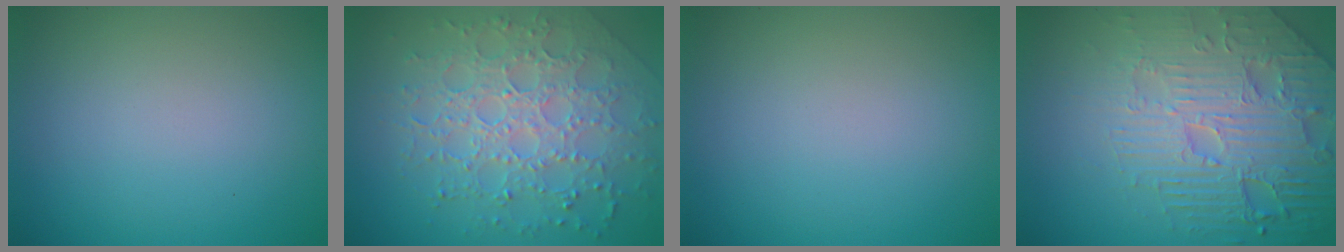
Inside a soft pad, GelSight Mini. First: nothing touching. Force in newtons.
{"total": 7.6, "press": 5.4, "slide": 5.3}
{"total": 0.0}
{"total": 6.8, "press": 5.6, "slide": 3.7}